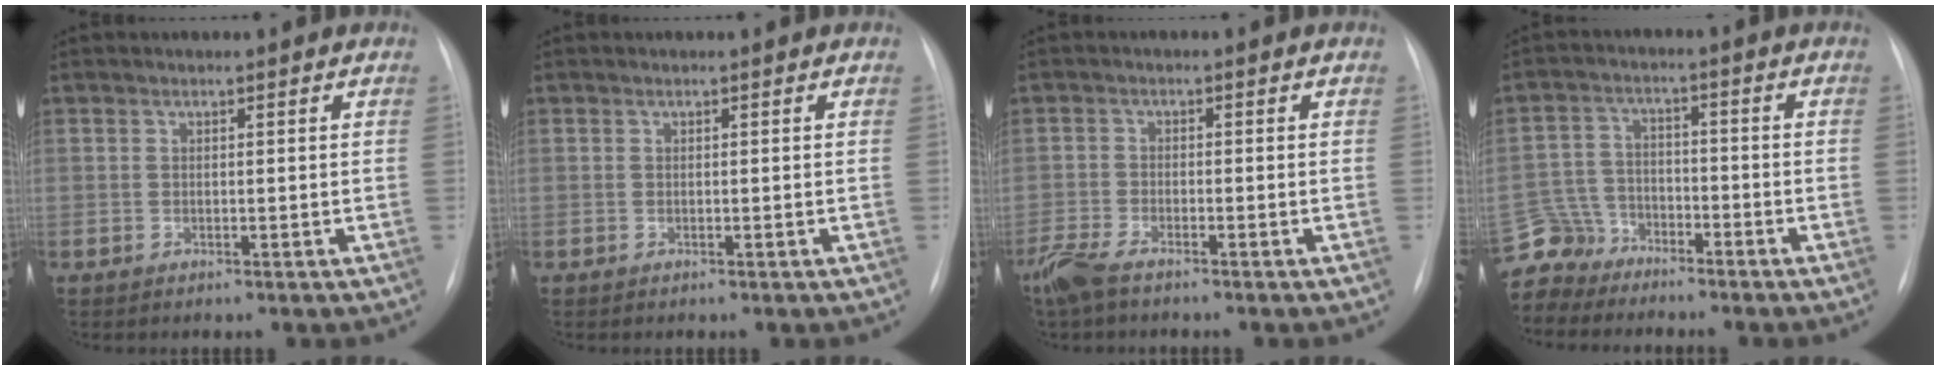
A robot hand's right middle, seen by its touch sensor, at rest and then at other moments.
{"total": 0.0}
{"total": 4.5, "force": [-3.7, 0.9, 2.4], "torque": [-0.059, -0.013, -0.074]}
{"total": 6.8, "force": [-6.0, 3.0, -1.1], "torque": [0.020, 0.011, -0.122]}